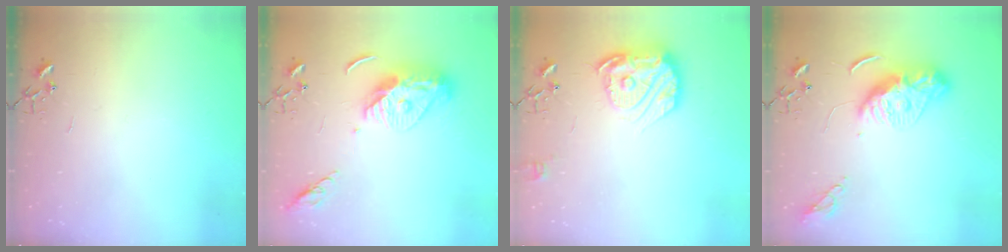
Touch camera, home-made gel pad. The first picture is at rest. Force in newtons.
{"total": 12.7, "press": 12.7, "slide": 0.9}
{"total": 17.2, "press": 17.1, "slide": 1.4}
{"total": 11.6, "press": 11.6, "slide": 1.0}